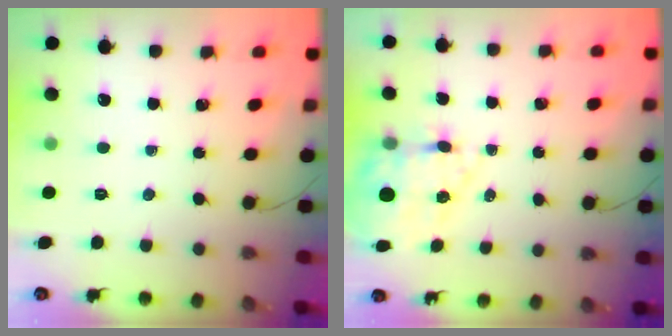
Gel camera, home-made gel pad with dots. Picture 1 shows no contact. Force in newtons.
{"total": 15.5, "press": 15.2, "slide": 3.3}